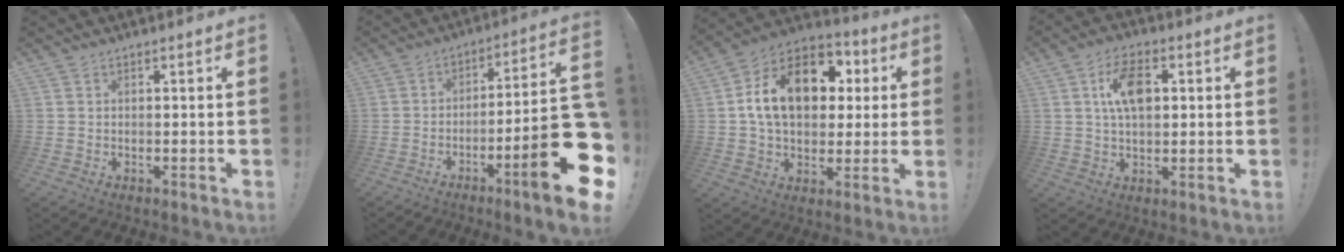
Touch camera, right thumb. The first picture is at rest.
{"total": 21.0, "force": [-7.1, 3.0, 19.5], "torque": [-0.281, 0.034, -0.106]}
{"total": 19.0, "force": [4.4, 13.1, 13.0], "torque": [-0.196, 0.005, 0.083]}
{"total": 10.8, "force": [2.5, 6.2, 8.5], "torque": [-0.131, 0.008, 0.045]}